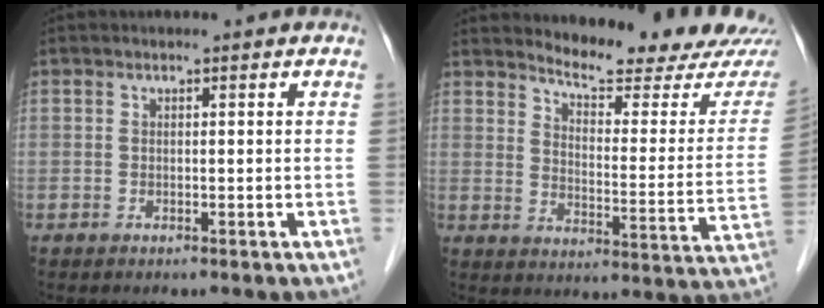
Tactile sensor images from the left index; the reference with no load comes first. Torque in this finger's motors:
{"motor_torque": [0.21, -0.29, 0.30, 0.04]}